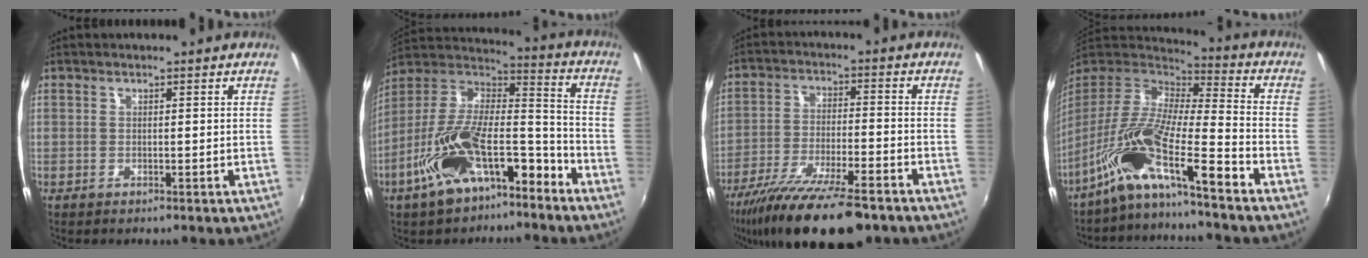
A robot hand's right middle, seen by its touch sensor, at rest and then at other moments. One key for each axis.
{"total": 18.9, "fx": -10.8, "fy": 8.0, "fz": 13.3, "tx": -0.232, "ty": 0.015, "tz": -0.191}
{"total": 19.0, "fx": -14.2, "fy": 4.6, "fz": 11.8, "tx": -0.229, "ty": -0.047, "tz": -0.236}
{"total": 15.0, "fx": -10.6, "fy": 1.2, "fz": 10.6, "tx": -0.199, "ty": -0.001, "tz": -0.216}